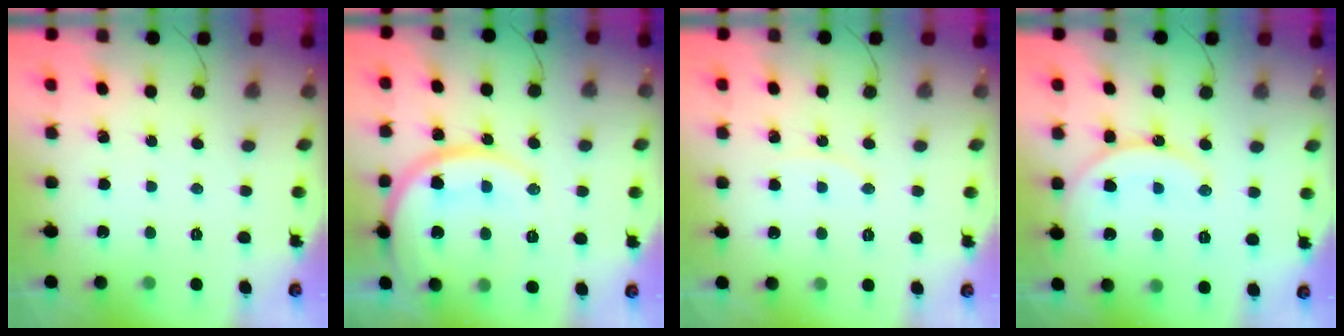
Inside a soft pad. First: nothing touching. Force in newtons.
{"total": 16.7, "press": 16.6, "slide": 1.6}
{"total": 5.4, "press": 5.4, "slide": 0.1}
{"total": 14.3, "press": 14.2, "slide": 1.6}